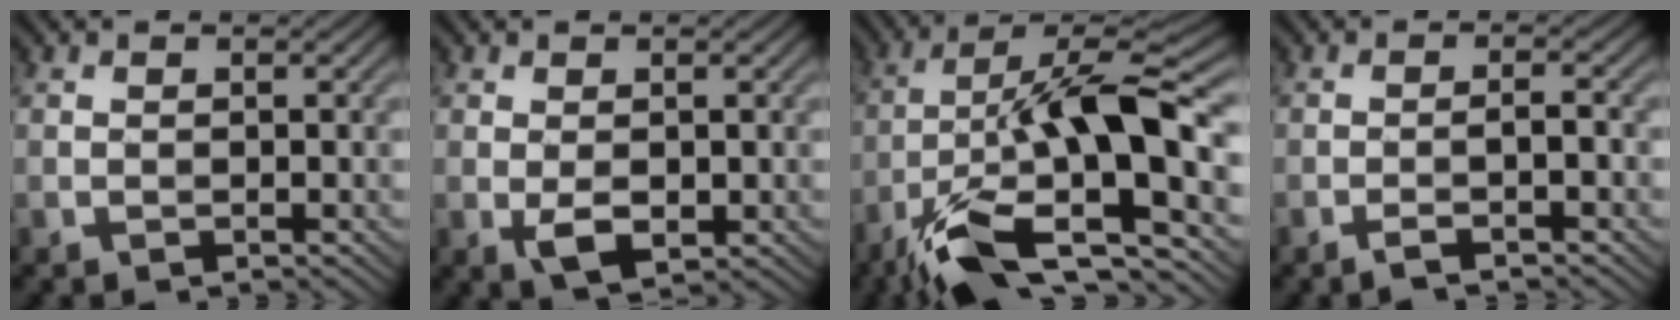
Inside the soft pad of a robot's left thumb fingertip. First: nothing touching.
{"total": 2.9, "force": [-0.6, 1.5, 2.3], "torque": [-0.048, -0.007, -0.006]}
{"total": 17.7, "force": [-5.6, 6.3, 15.6], "torque": [-0.280, -0.003, -0.101]}
{"total": 2.6, "force": [-1.5, 0.2, 2.2], "torque": [-0.033, 0.012, -0.037]}